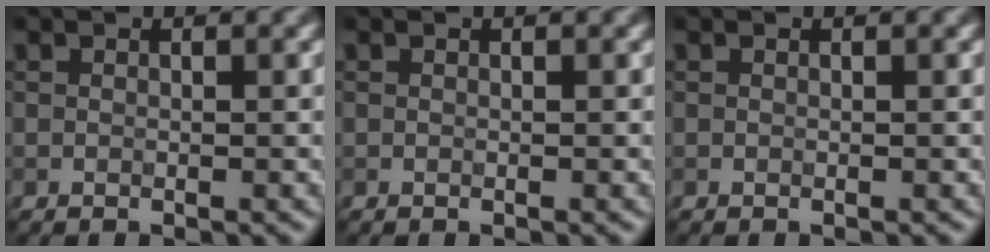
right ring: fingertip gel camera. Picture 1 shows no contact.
{"total": 0.0}
{"total": 0.0}